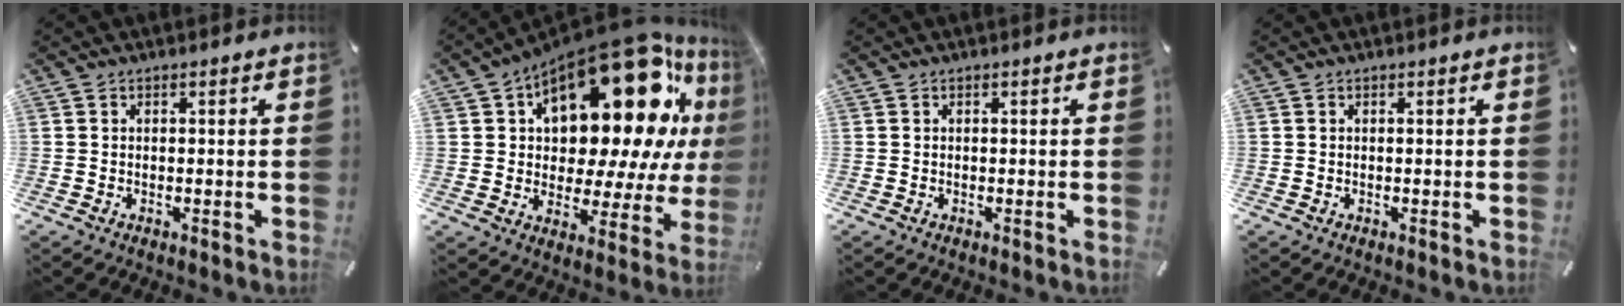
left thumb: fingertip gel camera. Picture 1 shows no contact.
{"total": 24.9, "force": [13.0, 11.9, 17.6], "torque": [-0.257, -0.108, 0.216]}
{"total": 0.0}
{"total": 0.0}